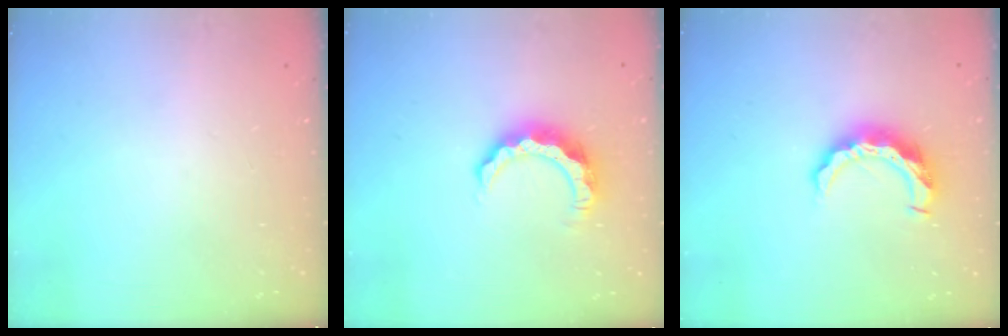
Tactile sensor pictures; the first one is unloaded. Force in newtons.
{"total": 8.2, "press": 8.2, "slide": 0.7}
{"total": 9.5, "press": 9.5, "slide": 0.5}